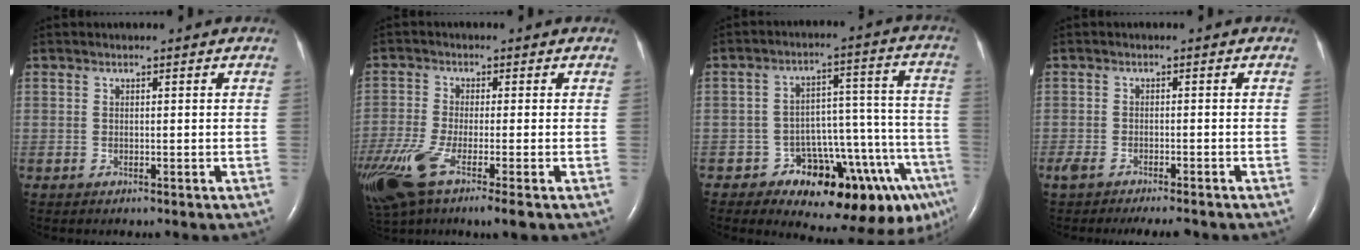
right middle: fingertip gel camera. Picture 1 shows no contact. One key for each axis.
{"total": 11.5, "fx": -6.0, "fy": 2.1, "fz": 9.6, "tx": -0.208, "ty": -0.032, "tz": -0.112}
{"total": 16.2, "fx": -9.6, "fy": 5.5, "fz": 11.8, "tx": -0.100, "ty": 0.061, "tz": -0.127}
{"total": 7.9, "fx": -6.5, "fy": 1.9, "fz": 4.0, "tx": -0.061, "ty": -0.005, "tz": -0.095}